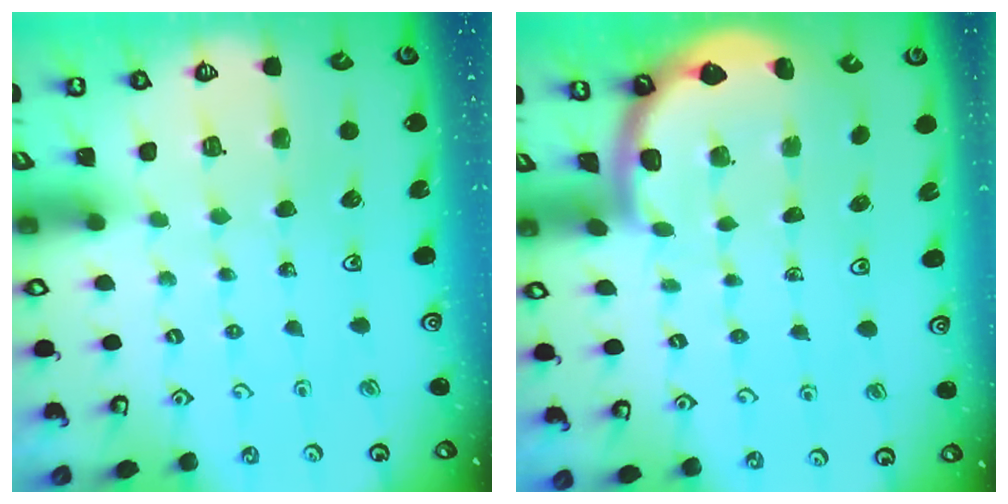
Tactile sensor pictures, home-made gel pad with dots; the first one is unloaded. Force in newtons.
{"total": 1.6, "press": 1.6, "slide": 0.1}